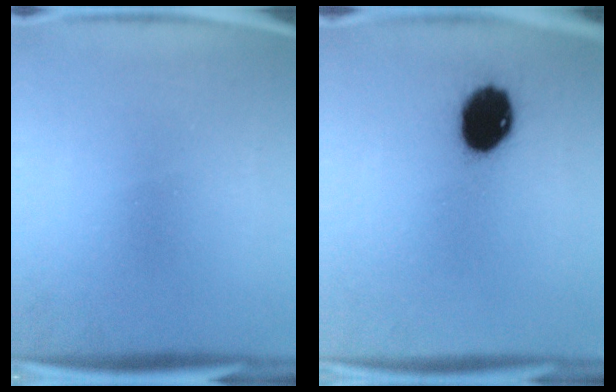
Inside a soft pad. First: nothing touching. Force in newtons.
{"total": 12.3}